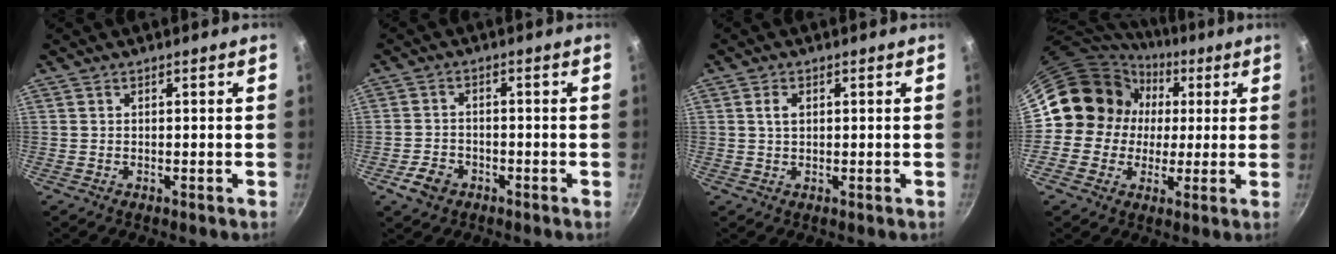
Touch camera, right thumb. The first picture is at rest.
{"total": 4.6, "force": [-2.5, 3.2, 2.2], "torque": [-0.039, 0.021, -0.045]}
{"total": 2.2, "force": [0.6, 1.4, 1.6], "torque": [-0.025, 0.002, 0.012]}
{"total": 13.7, "force": [2.7, 12.7, 4.4], "torque": [-0.049, 0.016, 0.038]}